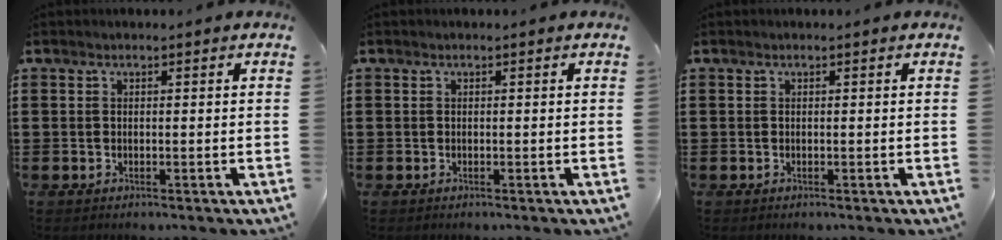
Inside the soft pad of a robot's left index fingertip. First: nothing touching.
{"total": 0.0}
{"total": 0.0}